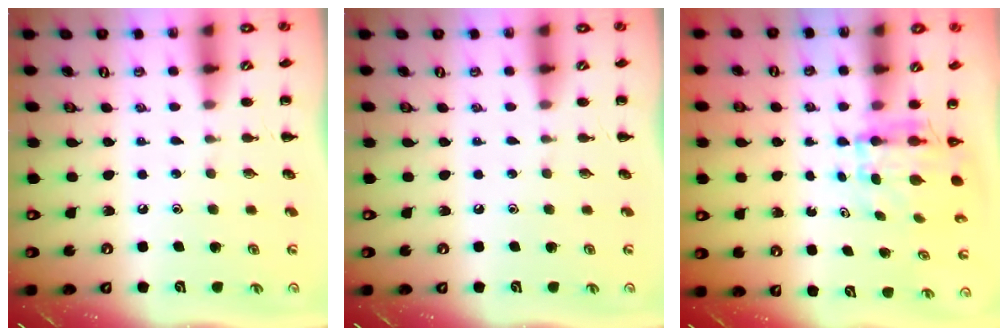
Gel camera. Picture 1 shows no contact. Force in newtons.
{"total": 0.0}
{"total": 4.7, "press": 4.7, "slide": 0.7}